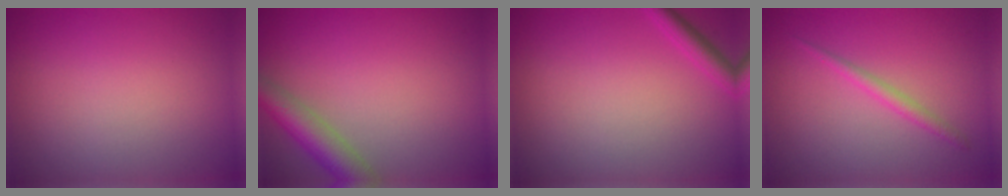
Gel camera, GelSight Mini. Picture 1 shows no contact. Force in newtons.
{"total": 4.1, "press": 4.1, "slide": 0.3}
{"total": 1.9, "press": 1.9, "slide": 0.1}
{"total": 1.4, "press": 1.4, "slide": 0.1}